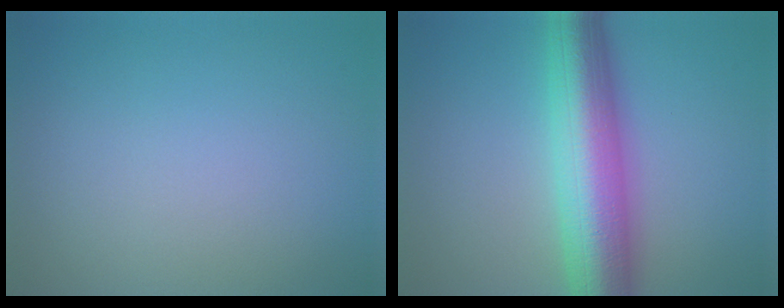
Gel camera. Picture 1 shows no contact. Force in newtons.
{"total": 9.7, "press": 9.7, "slide": 0.2}